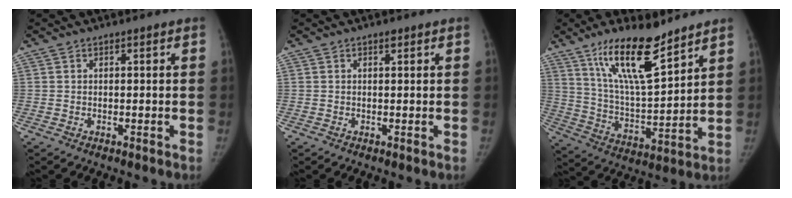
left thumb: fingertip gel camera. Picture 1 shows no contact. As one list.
[{"total": 0.8, "force": [0.5, 0.3, 0.5], "torque": [-0.007, -0.003, 0.007]}, {"total": 16.8, "force": [11.3, 4.4, 11.5], "torque": [-0.182, -0.069, 0.215]}]